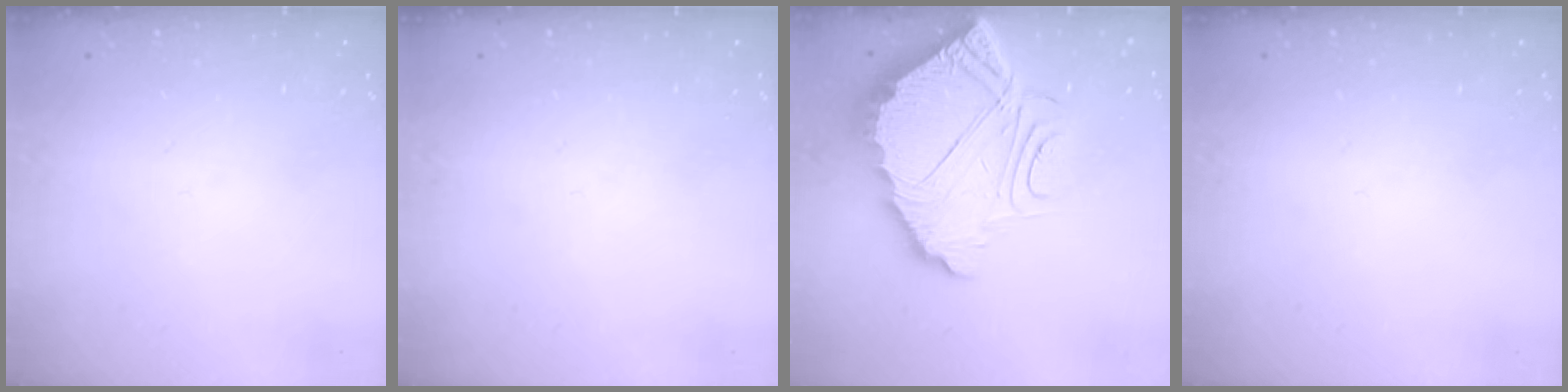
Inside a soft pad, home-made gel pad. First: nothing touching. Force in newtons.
{"total": 0.0}
{"total": 14.2, "press": 14.1, "slide": 1.2}
{"total": 0.0}